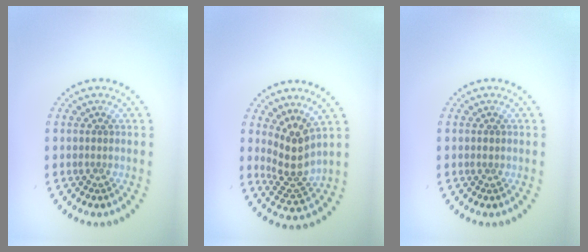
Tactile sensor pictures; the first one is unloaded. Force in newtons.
{"total": 3.3, "press": 2.7, "slide": 1.9}
{"total": 0.6, "press": 0.6, "slide": 0.1}